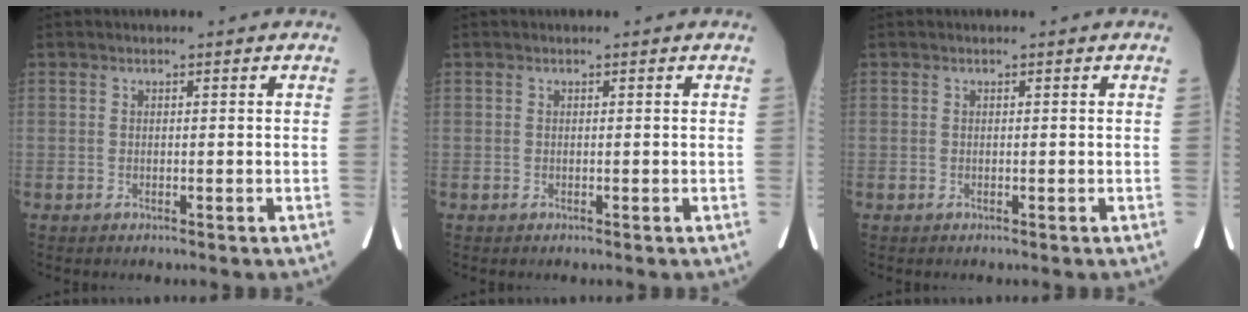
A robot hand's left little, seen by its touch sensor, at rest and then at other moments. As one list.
[{"total": 0.0}, {"total": 0.0}]